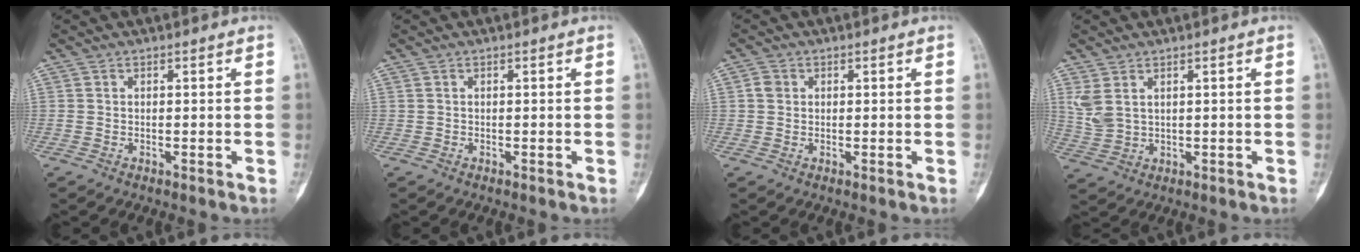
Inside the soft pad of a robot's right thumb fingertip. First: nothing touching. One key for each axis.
{"total": 0.0}
{"total": 1.8, "fx": 0.3, "fy": 1.6, "fz": 0.7, "tx": -0.003, "ty": 0.002, "tz": 0.002}
{"total": 4.6, "fx": 1.8, "fy": 2.8, "fz": 3.1, "tx": -0.071, "ty": -0.004, "tz": 0.050}